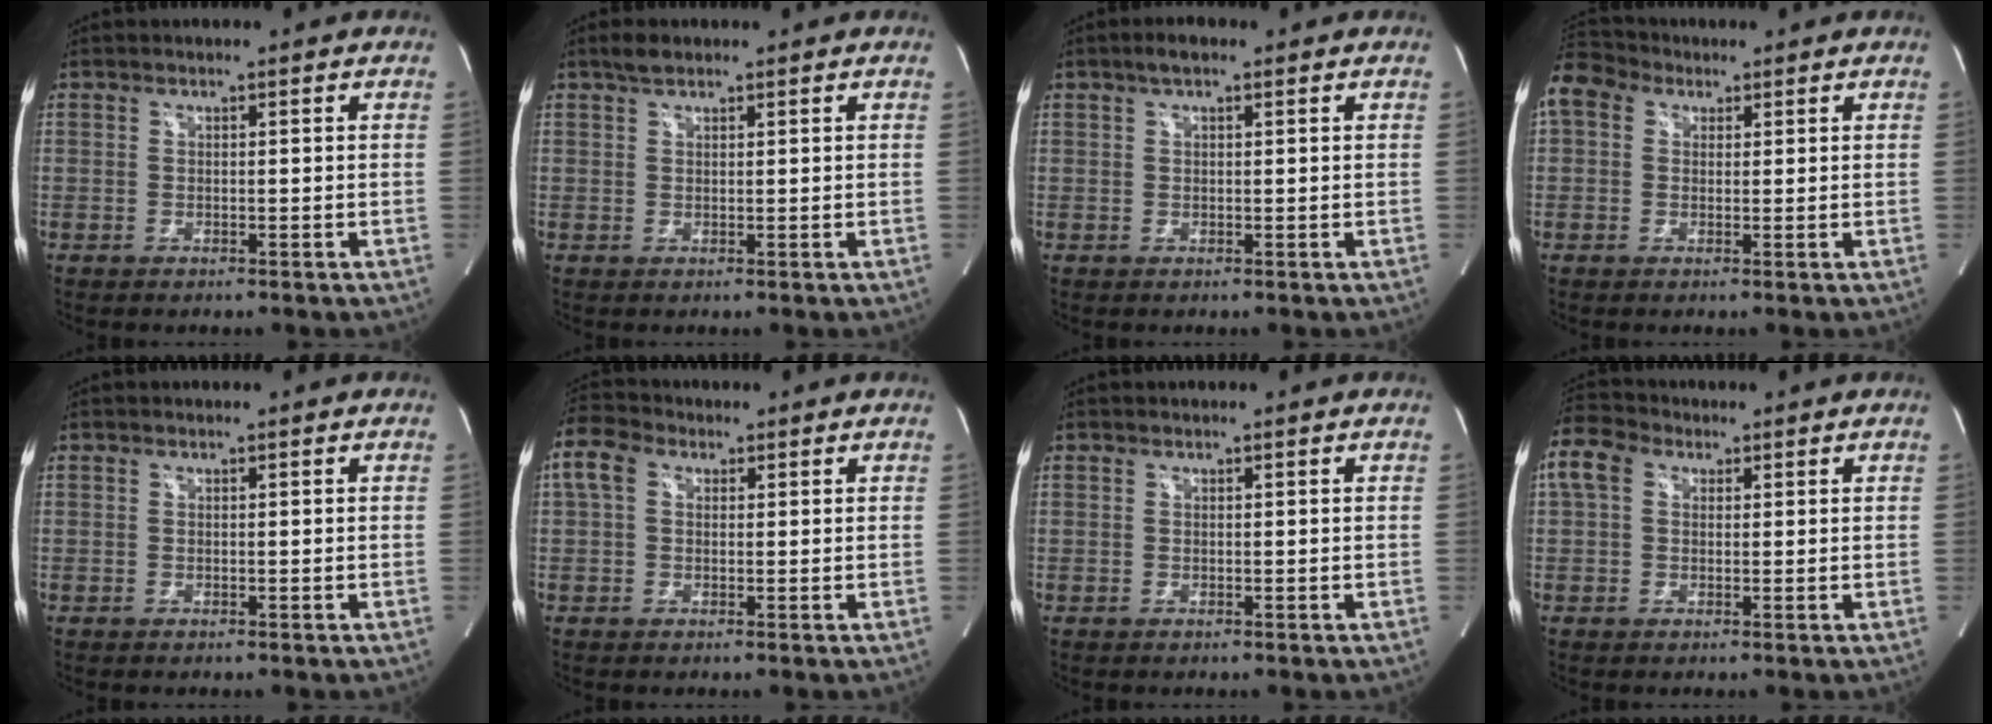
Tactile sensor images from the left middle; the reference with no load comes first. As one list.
[{"total": 1.9, "force": [1.5, 0.8, 0.9], "torque": [-0.024, 0.006, 0.029]}, {"total": 2.6, "force": [1.6, 0.8, 2.0], "torque": [-0.039, 0.014, 0.026]}, {"total": 8.3, "force": [4.0, 6.2, 3.9], "torque": [-0.097, 0.051, 0.076]}, {"total": 0.0}, {"total": 6.9, "force": [2.4, 4.9, 4.2], "torque": [-0.111, 0.039, 0.045]}, {"total": 0.0}, {"total": 10.5, "force": [4.1, 7.8, 5.7], "torque": [-0.149, 0.051, 0.073]}]